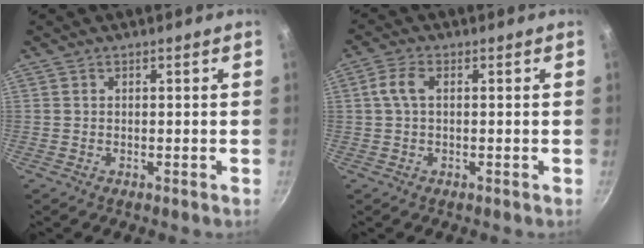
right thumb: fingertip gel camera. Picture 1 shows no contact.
{"total": 3.8, "force": [0.7, 1.7, 3.3], "torque": [-0.078, 0.012, 0.010]}